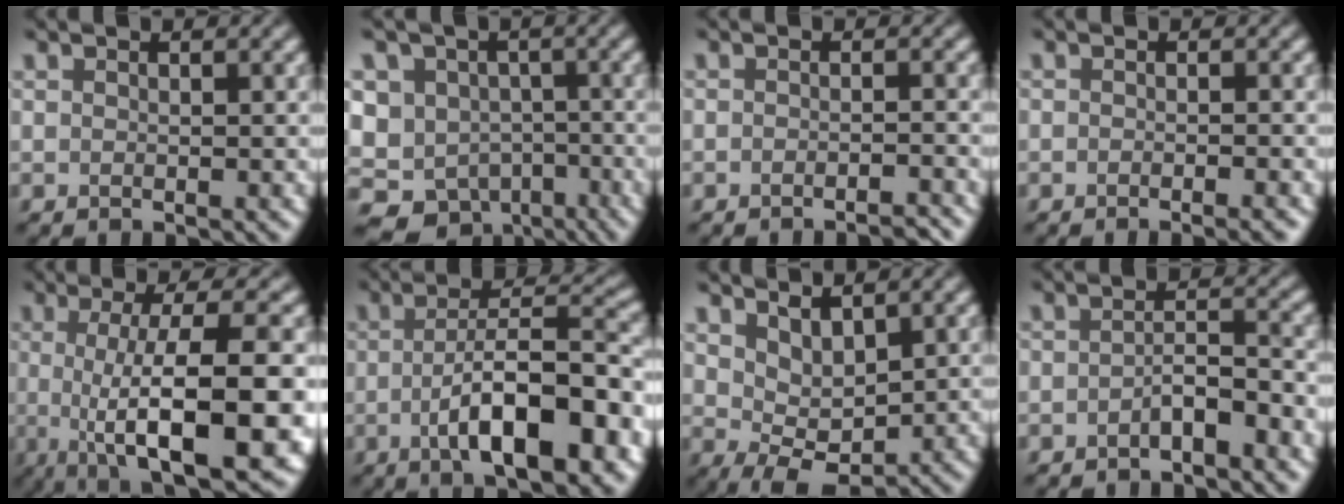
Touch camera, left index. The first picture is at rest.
{"total": 11.1, "force": [-6.0, 8.7, 3.3], "torque": [-0.066, -0.021, -0.087]}
{"total": 1.8, "force": [-1.7, 0.1, 0.7], "torque": [-0.001, -0.001, -0.032]}
{"total": 1.8, "force": [-1.2, 0.3, 1.3], "torque": [-0.009, -0.005, -0.020]}
{"total": 12.7, "force": [-2.4, 3.3, 12.1], "torque": [-0.154, -0.006, -0.032]}
{"total": 10.3, "force": [-3.1, 3.3, 9.2], "torque": [-0.135, 0.002, -0.052]}
{"total": 2.7, "force": [1.2, 1.4, 2.0], "torque": [-0.043, -0.014, 0.023]}
{"total": 2.5, "force": [-1.8, 0.7, 1.6], "torque": [-0.028, 0.009, -0.035]}